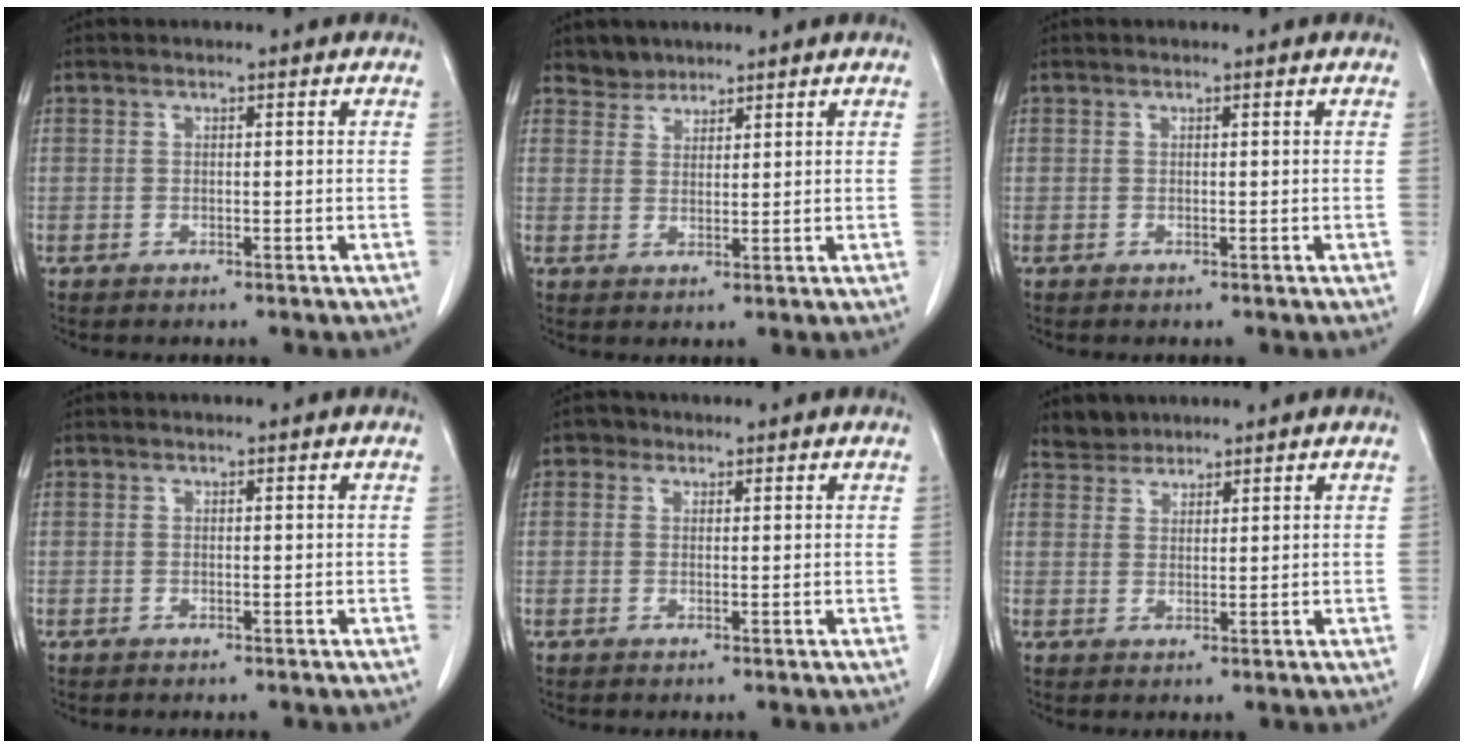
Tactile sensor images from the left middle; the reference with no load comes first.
{"total": 2.7, "force": [2.4, 1.2, -0.4], "torque": [0.006, 0.003, 0.039]}
{"total": 0.0}
{"total": 0.0}
{"total": 1.5, "force": [0.8, 1.2, 0.2], "torque": [-0.001, 0.003, 0.007]}
{"total": 2.7, "force": [2.4, 1.0, -0.4], "torque": [0.003, 0.009, 0.043]}